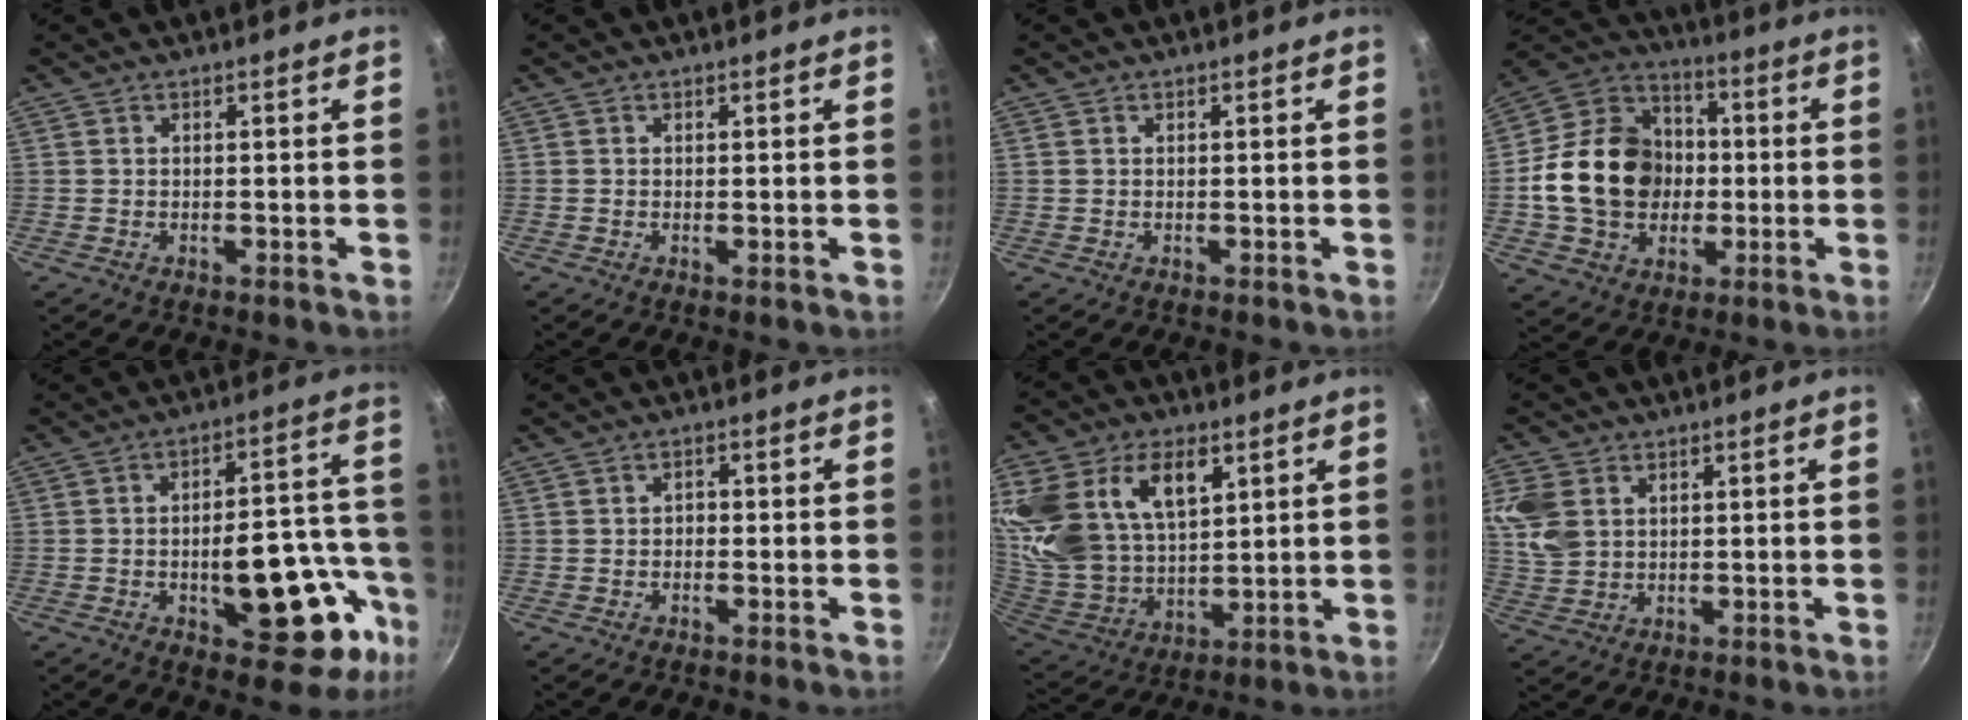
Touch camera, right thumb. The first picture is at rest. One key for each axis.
{"total": 0.0}
{"total": 0.0}
{"total": 20.0, "fx": -1.0, "fy": 16.3, "fz": 11.5, "tx": -0.174, "ty": 0.037, "tz": -0.018}
{"total": 20.6, "fx": -7.2, "fy": 9.7, "fz": 16.7, "tx": -0.157, "ty": 0.049, "tz": -0.091}
{"total": 1.2, "fx": -0.4, "fy": 1.0, "fz": 0.7, "tx": -0.010, "ty": 0.005, "tz": -0.007}
{"total": 24.9, "fx": 10.0, "fy": 15.8, "fz": 16.5, "tx": -0.337, "ty": -0.017, "tz": 0.191}
{"total": 8.6, "fx": 2.6, "fy": 6.4, "fz": 5.1, "tx": -0.098, "ty": -0.007, "tz": 0.054}